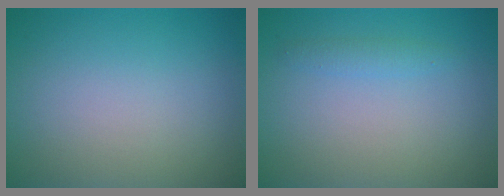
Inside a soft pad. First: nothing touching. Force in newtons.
{"total": 1.1, "press": 1.1, "slide": 0.1}